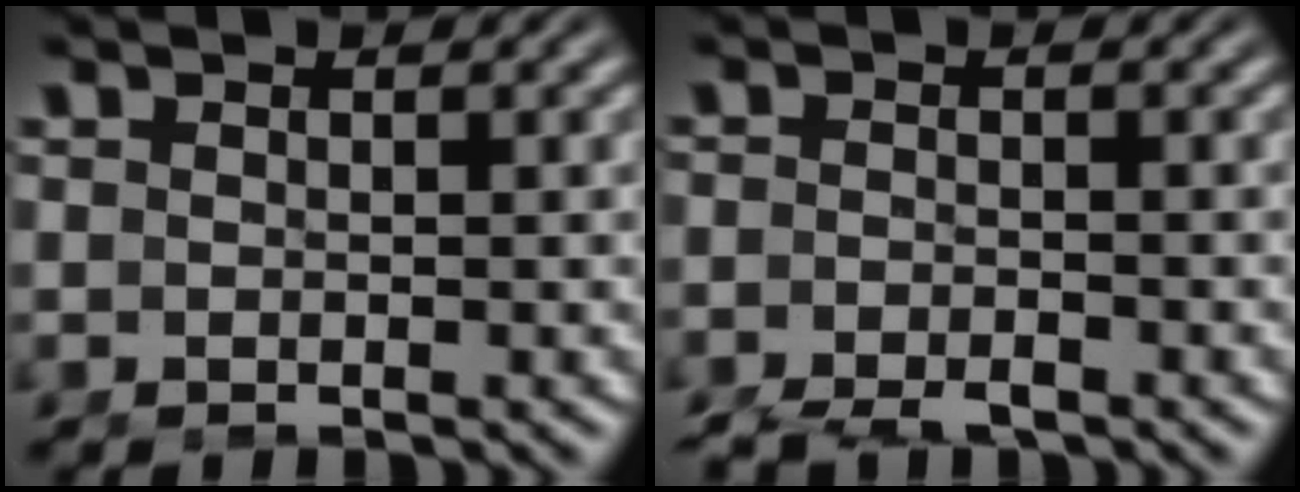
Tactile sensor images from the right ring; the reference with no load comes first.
{"total": 3.4, "force": [-2.9, 1.4, 1.1], "torque": [-0.023, -0.014, -0.045]}